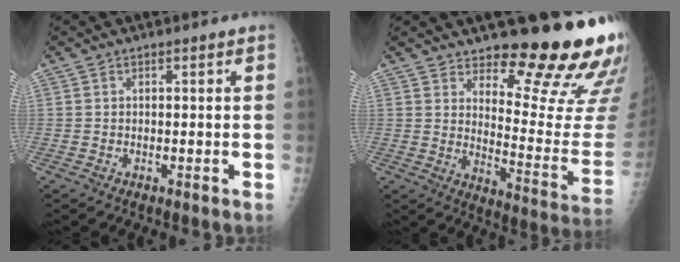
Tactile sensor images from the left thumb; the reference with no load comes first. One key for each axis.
{"total": 17.9, "fx": 14.4, "fy": 3.7, "fz": 10.1, "tx": -0.096, "ty": -0.155, "tz": 0.193}